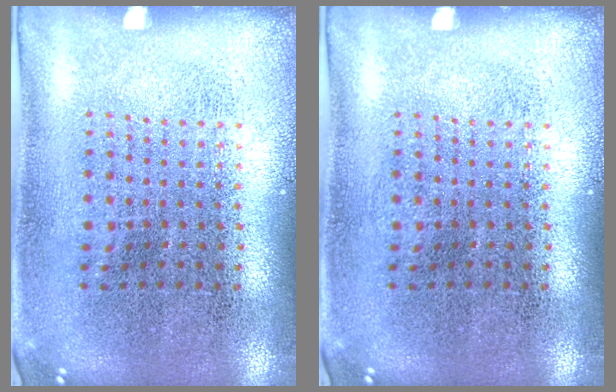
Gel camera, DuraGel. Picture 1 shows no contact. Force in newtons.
{"total": 0.0}